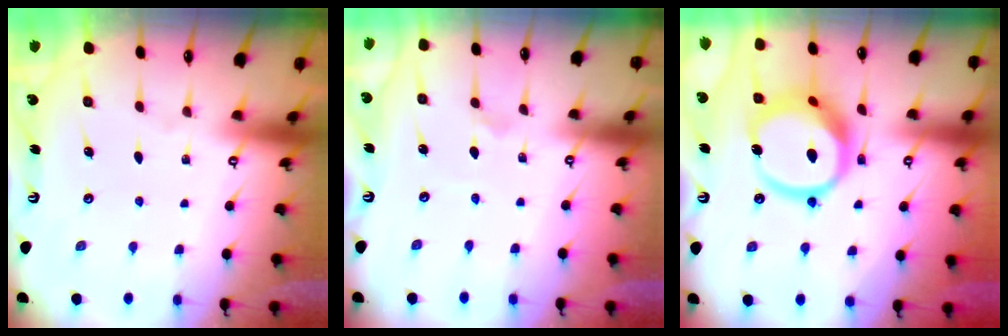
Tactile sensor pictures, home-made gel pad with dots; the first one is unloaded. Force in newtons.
{"total": 1.0, "press": 0.9, "slide": 0.4}
{"total": 15.7, "press": 15.6, "slide": 1.6}